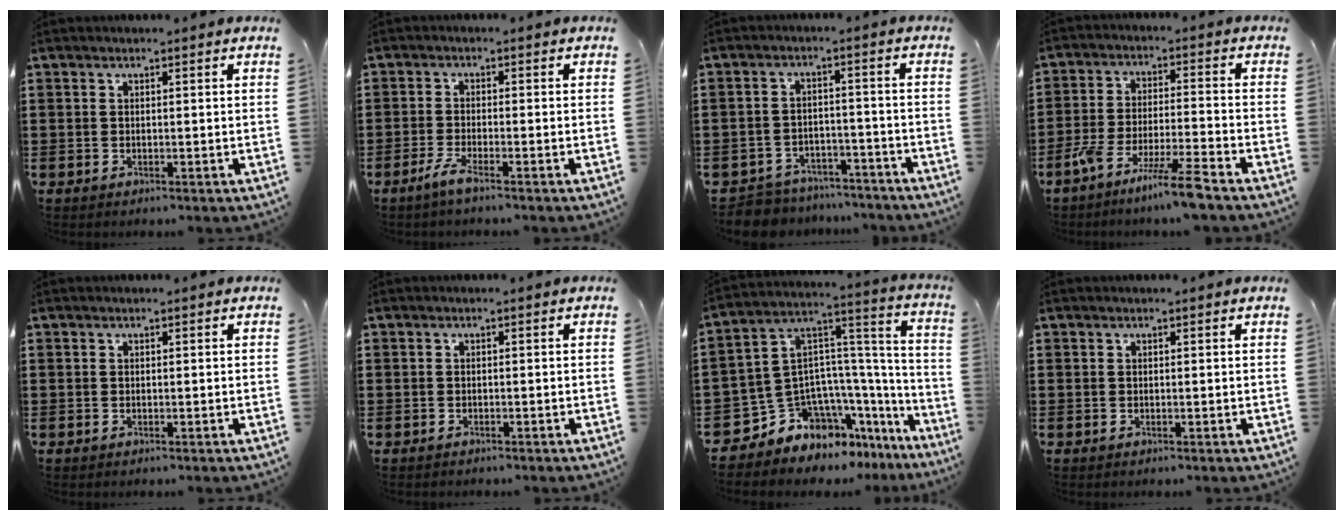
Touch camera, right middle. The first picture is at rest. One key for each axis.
{"total": 4.0, "fx": -2.5, "fy": -0.1, "fz": 3.1, "tx": -0.073, "ty": -0.013, "tz": -0.049}
{"total": 4.7, "fx": -4.6, "fy": 0.8, "fz": -0.2, "tx": -0.010, "ty": 0.005, "tz": -0.099}
{"total": 7.9, "fx": -6.5, "fy": -0.3, "fz": 4.5, "tx": -0.089, "ty": -0.012, "tz": -0.126}
{"total": 0.0}
{"total": 0.6, "fx": -0.5, "fy": 0.3, "fz": 0.0, "tx": 0.000, "ty": 0.001, "tz": -0.011}
{"total": 8.5, "fx": -6.3, "fy": 5.4, "fz": 1.6, "tx": -0.071, "ty": -0.015, "tz": -0.121}
{"total": 0.0}